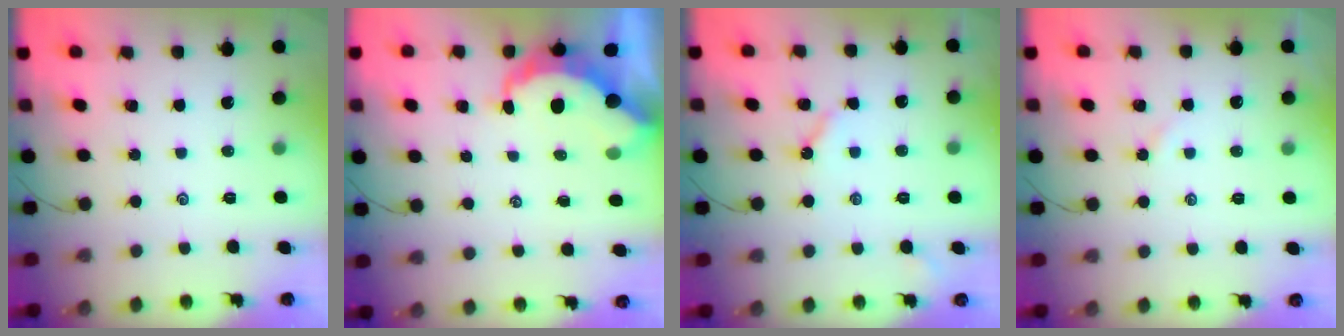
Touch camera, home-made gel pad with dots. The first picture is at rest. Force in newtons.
{"total": 7.8, "press": 7.7, "slide": 0.8}
{"total": 4.4, "press": 4.3, "slide": 0.5}
{"total": 2.2, "press": 2.2, "slide": 0.3}